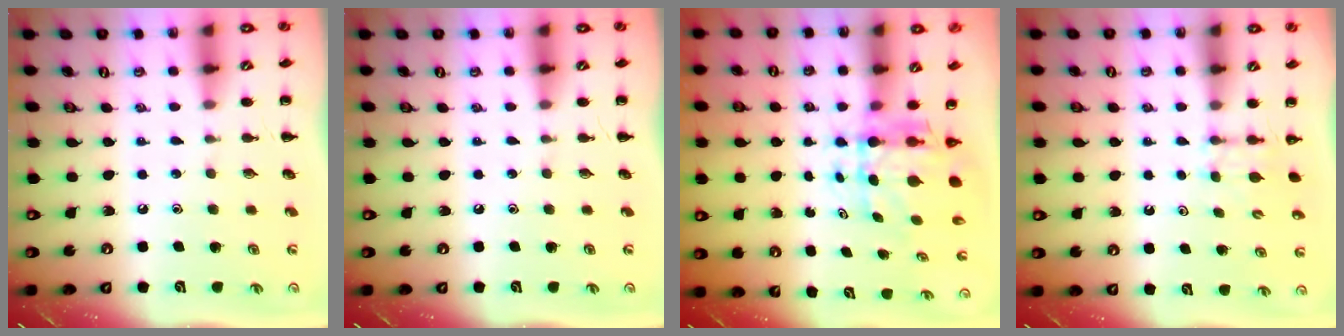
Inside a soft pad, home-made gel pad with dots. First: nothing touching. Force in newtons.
{"total": 0.0}
{"total": 6.4, "press": 6.1, "slide": 2.0}
{"total": 2.7, "press": 2.5, "slide": 1.1}